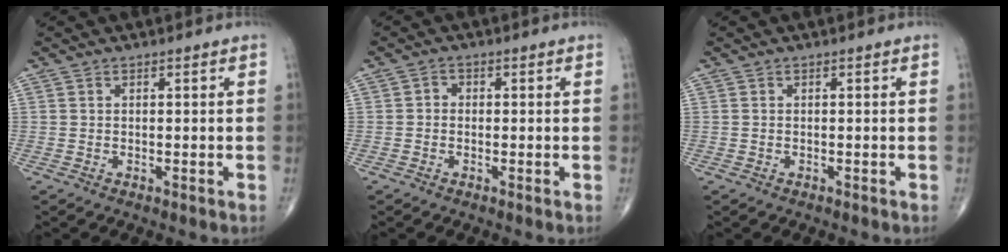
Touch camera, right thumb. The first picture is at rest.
{"total": 1.4, "force": [-0.3, 1.3, 0.6], "torque": [0.006, 0.006, -0.011]}
{"total": 0.0}